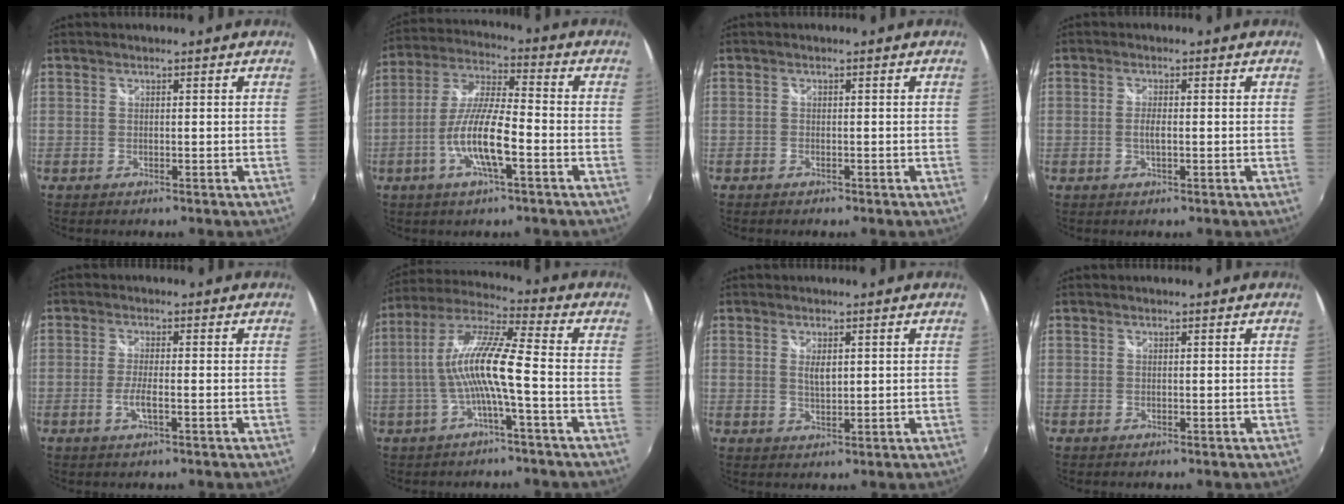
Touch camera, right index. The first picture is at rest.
{"total": 11.4, "force": [-4.3, 2.1, 10.4], "torque": [-0.215, -0.004, -0.081]}
{"total": 1.0, "force": [-0.8, 0.6, 0.1], "torque": [-0.005, 0.000, -0.015]}
{"total": 2.0, "force": [-0.3, 0.5, 1.9], "torque": [-0.038, -0.001, -0.006]}
{"total": 3.1, "force": [-1.1, 0.4, 2.8], "torque": [-0.060, -0.006, -0.022]}
{"total": 11.5, "force": [-2.4, 0.5, 11.2], "torque": [-0.217, 0.010, -0.041]}
{"total": 2.9, "force": [0.8, 1.4, 2.4], "torque": [-0.042, -0.003, 0.014]}
{"total": 0.0}